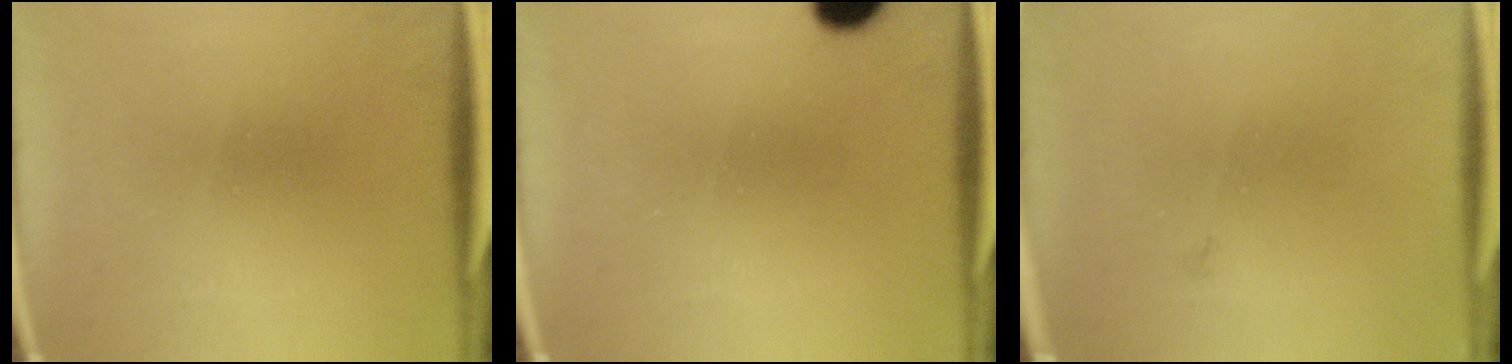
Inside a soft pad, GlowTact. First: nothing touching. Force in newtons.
{"total": 8.4}
{"total": 0.7}